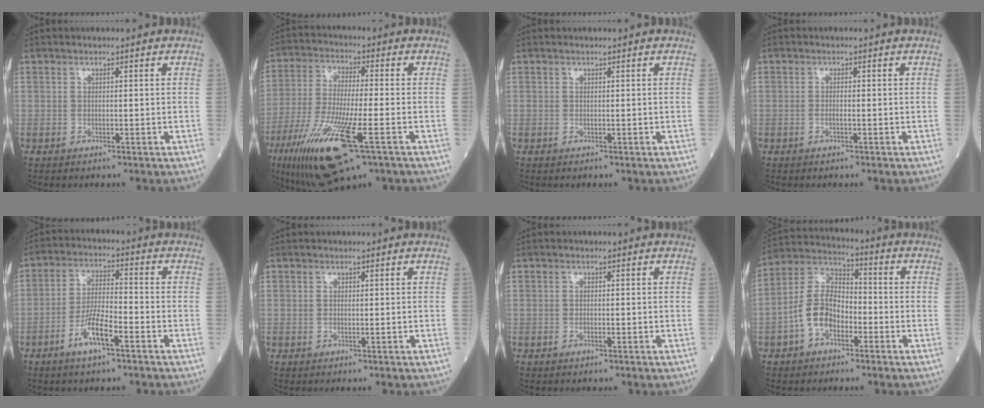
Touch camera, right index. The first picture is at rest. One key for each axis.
{"total": 16.5, "fx": -7.7, "fy": 2.5, "fz": 14.3, "tx": -0.303, "ty": -0.043, "tz": -0.133}
{"total": 0.0}
{"total": 1.0, "fx": -0.3, "fy": 0.2, "fz": 1.0, "tx": -0.021, "ty": 0.000, "tz": -0.006}
{"total": 7.0, "fx": -3.8, "fy": 1.3, "fz": 5.8, "tx": -0.113, "ty": 0.001, "tz": -0.072}
{"total": 0.0}
{"total": 0.5, "fx": -0.3, "fy": 0.1, "fz": 0.4, "tx": -0.007, "ty": 0.000, "tz": -0.005}
{"total": 8.8, "fx": -3.5, "fy": 5.3, "fz": 6.1, "tx": -0.134, "ty": 0.026, "tz": -0.074}